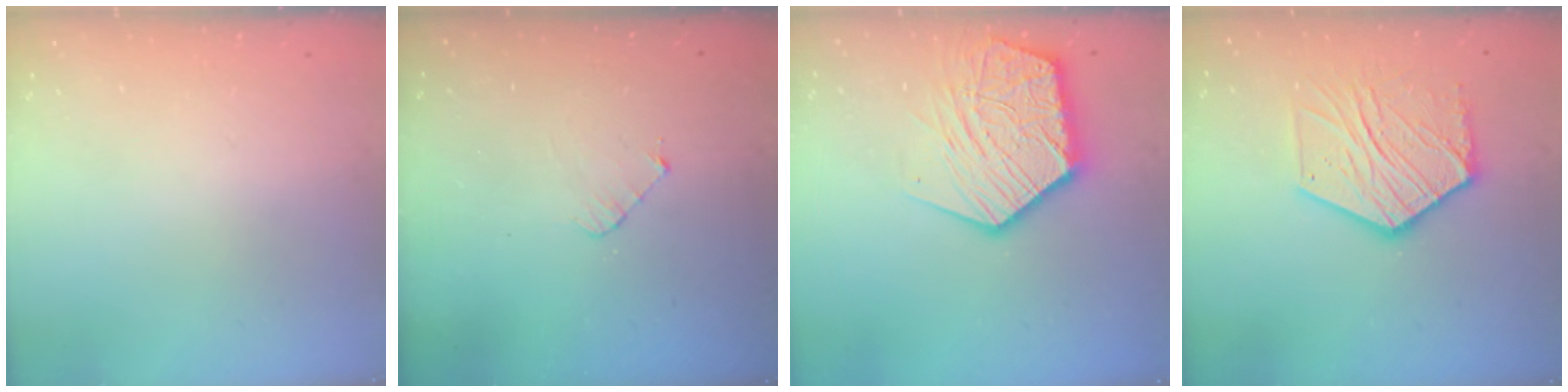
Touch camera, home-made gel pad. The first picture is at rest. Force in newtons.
{"total": 3.5, "press": 3.4, "slide": 0.3}
{"total": 16.6, "press": 16.6, "slide": 1.3}
{"total": 16.6, "press": 16.6, "slide": 1.1}